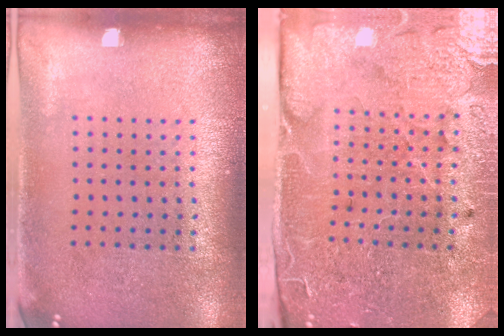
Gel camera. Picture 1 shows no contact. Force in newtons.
{"total": 3.4, "press": 3.4, "slide": 0.6}